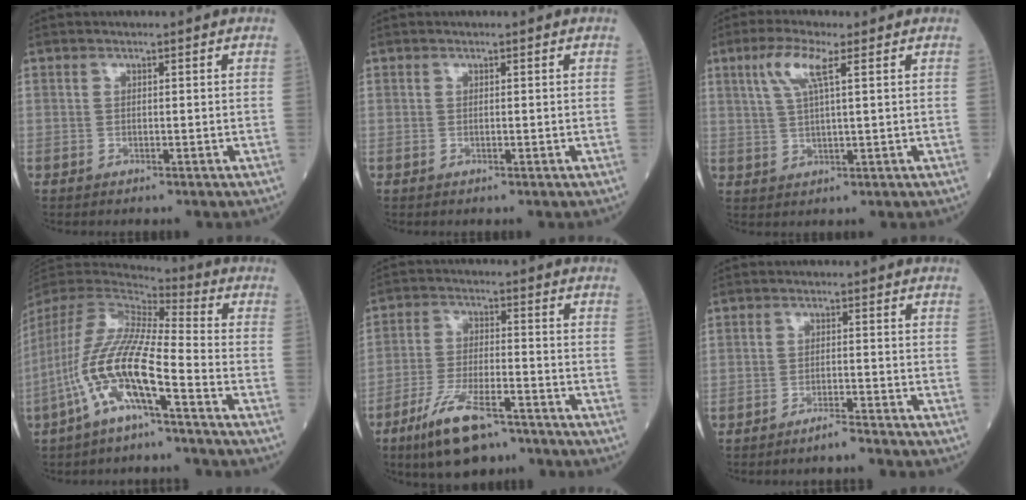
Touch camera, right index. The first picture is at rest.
{"total": 0.0}
{"total": 5.6, "force": [2.5, 0.5, 5.0], "torque": [-0.108, 0.011, 0.053]}
{"total": 14.2, "force": [-6.3, 1.5, 12.6], "torque": [-0.268, -0.009, -0.126]}
{"total": 10.5, "force": [-7.4, 2.8, 7.0], "torque": [-0.141, -0.016, -0.130]}
{"total": 2.4, "force": [-2.2, -0.5, 0.7], "torque": [-0.015, -0.005, -0.037]}